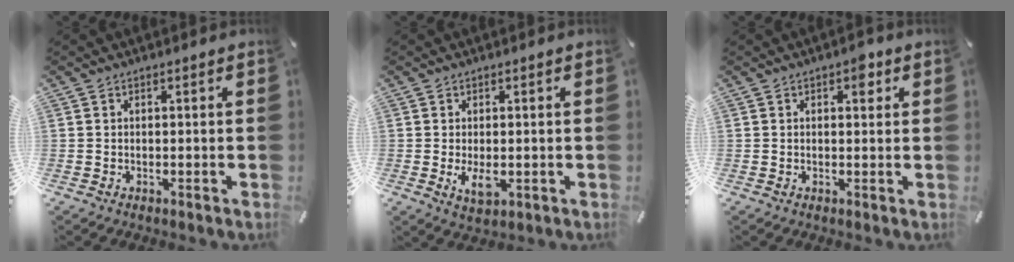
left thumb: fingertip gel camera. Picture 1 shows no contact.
{"total": 4.5, "force": [-0.6, 2.0, 4.0], "torque": [-0.081, -0.008, -0.014]}
{"total": 3.3, "force": [1.4, 1.8, 2.4], "torque": [-0.020, -0.006, 0.015]}